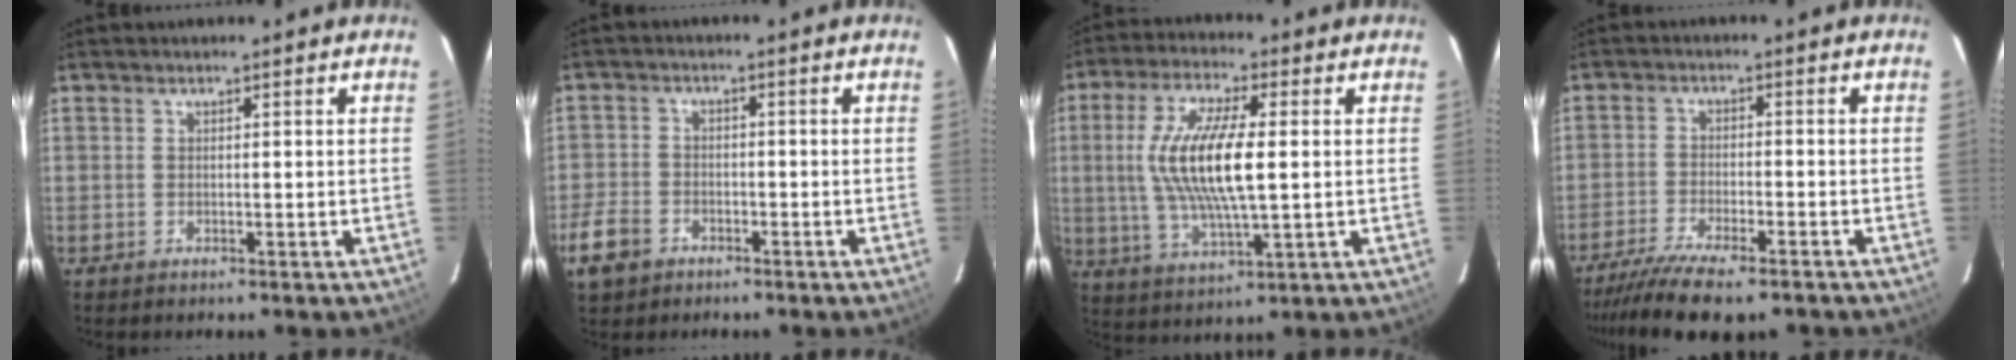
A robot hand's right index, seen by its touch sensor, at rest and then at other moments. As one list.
[{"total": 7.1, "force": [-3.9, 5.4, 2.6], "torque": [-0.077, 0.015, -0.069]}, {"total": 14.4, "force": [1.0, 3.9, 13.8], "torque": [-0.273, 0.001, 0.022]}, {"total": 12.6, "force": [-10.2, 2.8, 6.8], "torque": [-0.157, -0.037, -0.176]}]